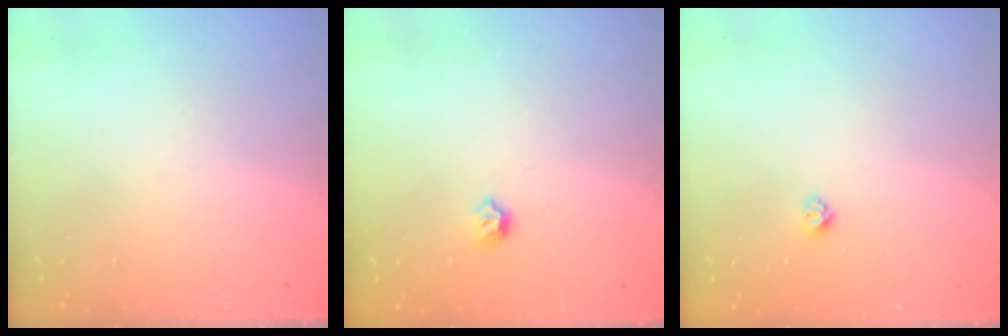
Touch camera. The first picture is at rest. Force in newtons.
{"total": 4.8, "press": 4.7, "slide": 1.0}
{"total": 4.1, "press": 4.1, "slide": 0.5}